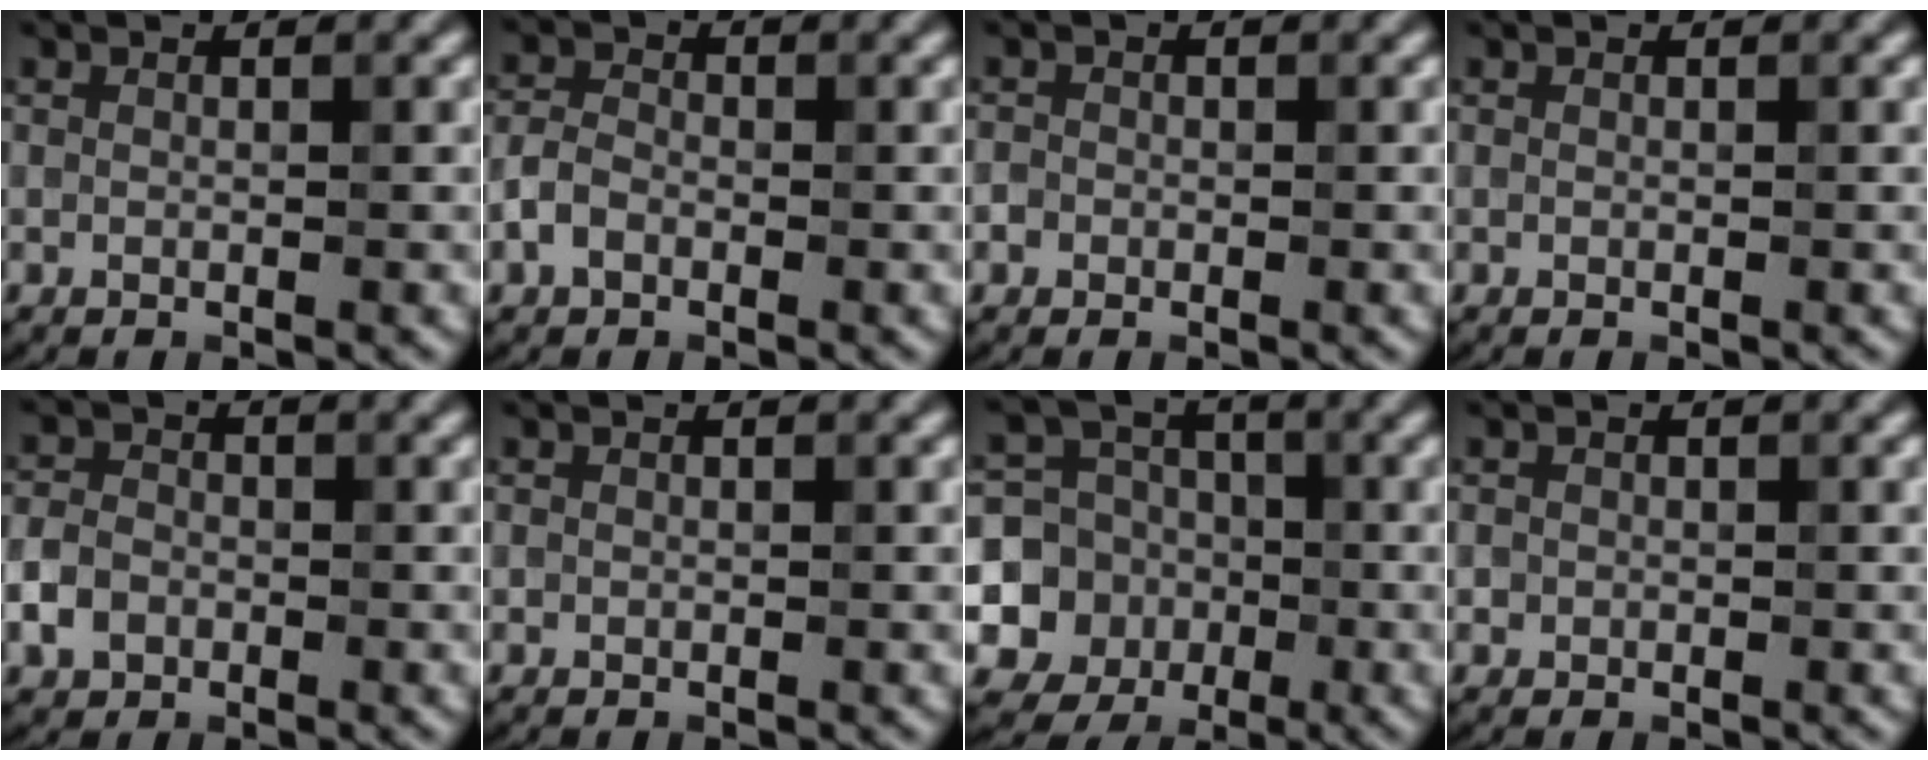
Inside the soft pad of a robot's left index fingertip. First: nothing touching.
{"total": 2.0, "force": [-1.0, 1.3, 1.1], "torque": [-0.022, 0.012, -0.028]}
{"total": 1.1, "force": [-0.3, 1.0, 0.3], "torque": [0.009, 0.015, -0.016]}
{"total": 0.0}
{"total": 2.6, "force": [-1.1, 2.0, 1.2], "torque": [-0.025, 0.009, -0.024]}
{"total": 0.0}
{"total": 8.2, "force": [-1.6, 7.5, 2.9], "torque": [-0.052, -0.011, -0.048]}
{"total": 0.9, "force": [0.2, 0.9, 0.1], "torque": [0.017, 0.008, -0.008]}